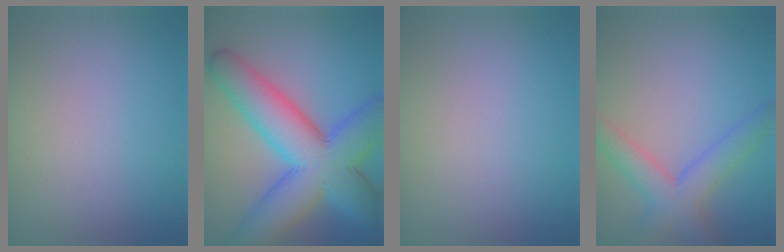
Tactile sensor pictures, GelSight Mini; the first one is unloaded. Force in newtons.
{"total": 11.8, "press": 11.8, "slide": 0.1}
{"total": 0.0}
{"total": 4.6, "press": 4.6, "slide": 0.3}